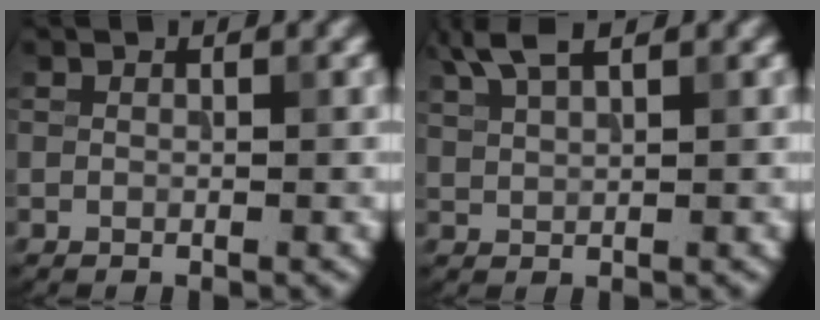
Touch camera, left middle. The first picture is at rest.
{"total": 3.6, "force": [2.6, 0.9, 2.3], "torque": [-0.052, 0.011, 0.053]}